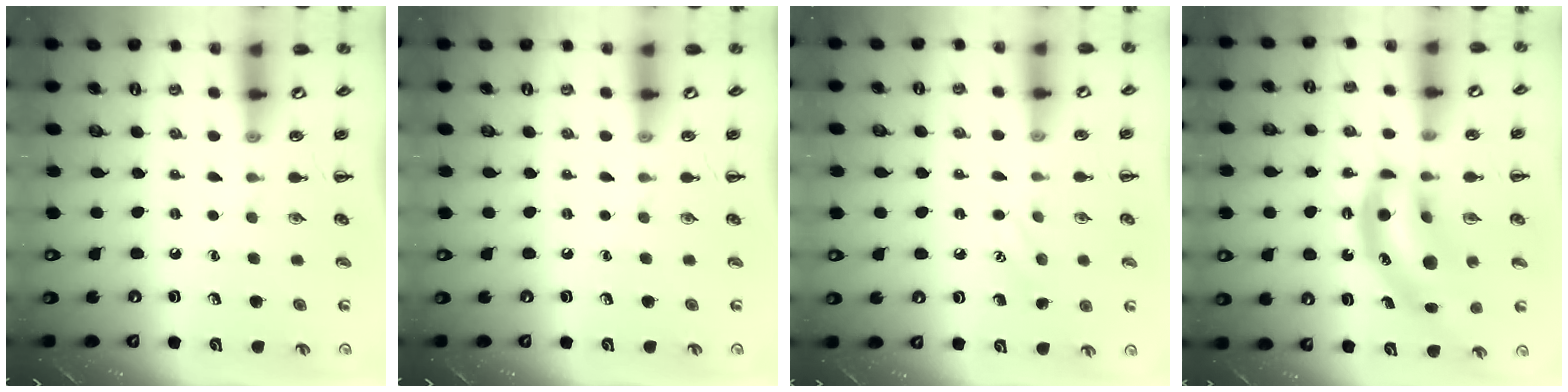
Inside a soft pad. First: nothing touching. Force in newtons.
{"total": 0.0}
{"total": 7.9, "press": 7.6, "slide": 1.9}
{"total": 13.7, "press": 13.3, "slide": 3.4}